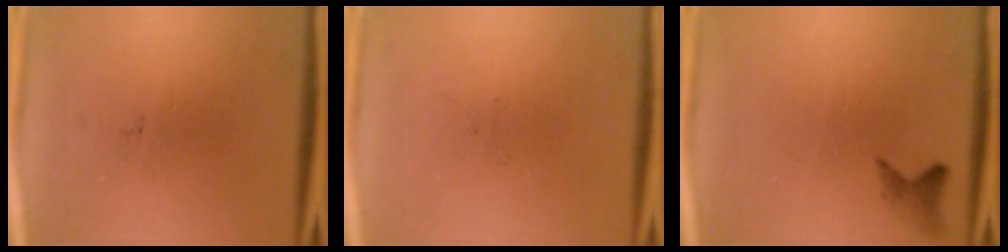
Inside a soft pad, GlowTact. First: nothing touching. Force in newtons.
{"total": 0.0}
{"total": 1.4}